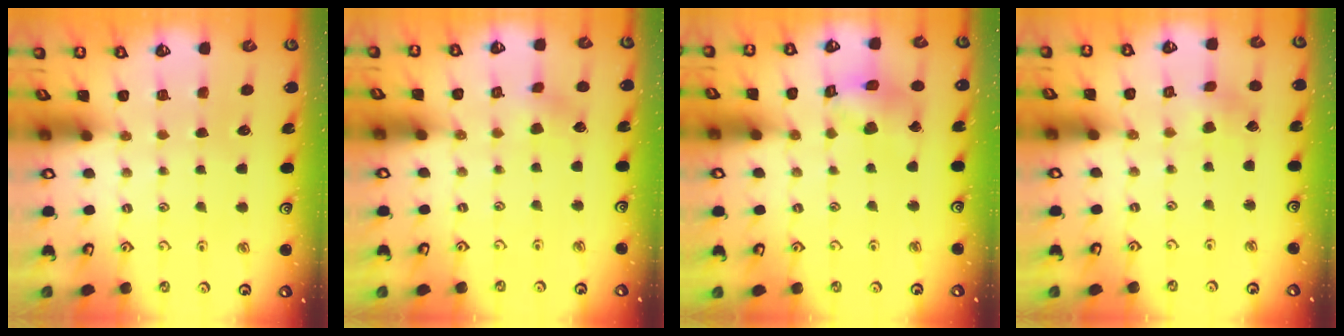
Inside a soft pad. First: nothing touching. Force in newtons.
{"total": 2.9, "press": 2.9, "slide": 0.3}
{"total": 11.2, "press": 11.1, "slide": 1.2}
{"total": 1.2, "press": 1.2, "slide": 0.1}